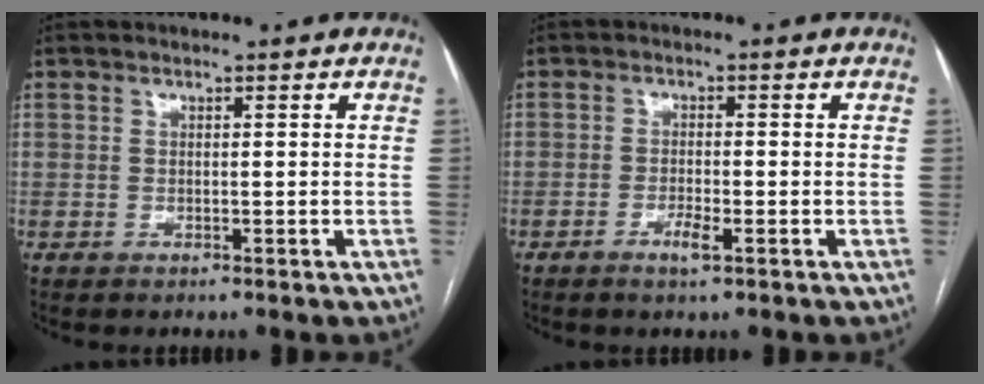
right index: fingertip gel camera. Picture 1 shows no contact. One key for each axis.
{"total": 2.5, "fx": -1.4, "fy": 0.4, "fz": 2.1, "tx": -0.039, "ty": -0.001, "tz": -0.025}